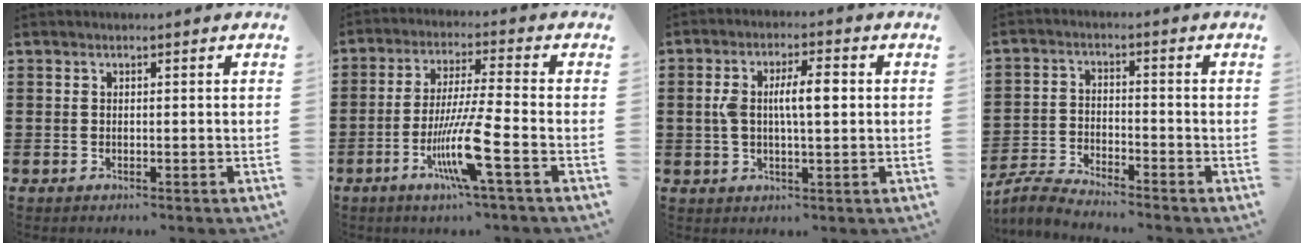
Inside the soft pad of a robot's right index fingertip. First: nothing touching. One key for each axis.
{"total": 10.3, "fx": -4.3, "fy": 0.2, "fz": 9.4, "tx": -0.188, "ty": -0.016, "tz": -0.083}
{"total": 6.4, "fx": 0.7, "fy": 2.3, "fz": 6.0, "tx": -0.122, "ty": 0.006, "tz": 0.006}
{"total": 3.7, "fx": -3.6, "fy": 0.1, "fz": 0.7, "tx": -0.031, "ty": -0.002, "tz": -0.079}